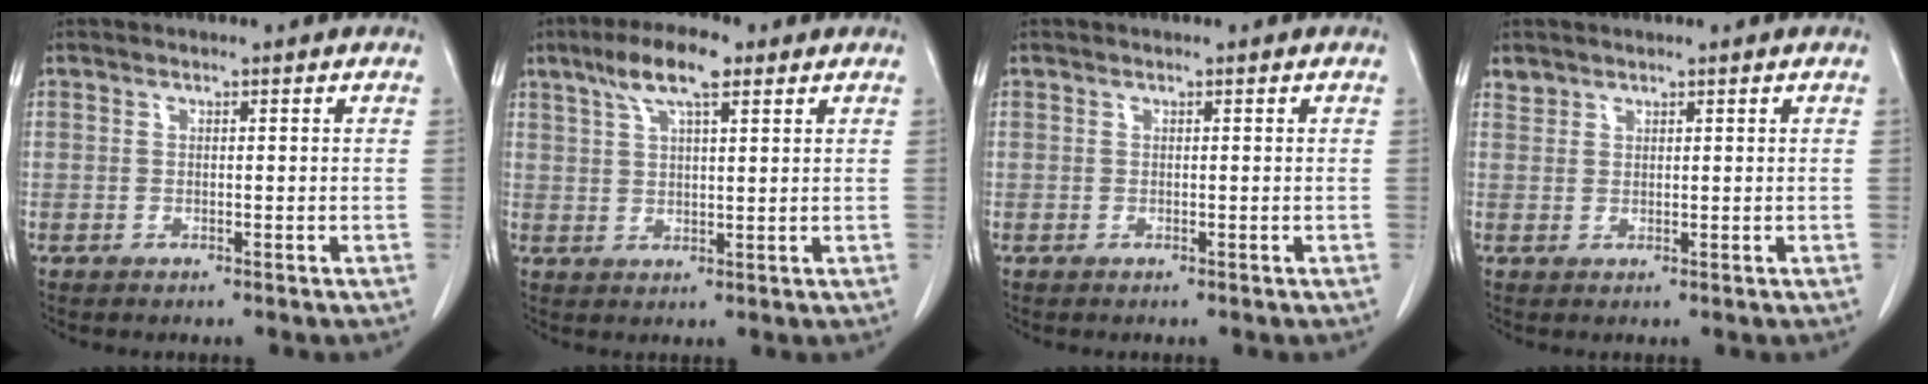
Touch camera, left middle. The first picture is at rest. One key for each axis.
{"total": 7.3, "fx": 4.4, "fy": 1.6, "fz": 5.6, "tx": -0.112, "ty": 0.017, "tz": 0.079}
{"total": 0.0}
{"total": 1.3, "fx": 1.1, "fy": 0.6, "fz": -0.1, "tx": 0.005, "ty": 0.004, "tz": 0.021}